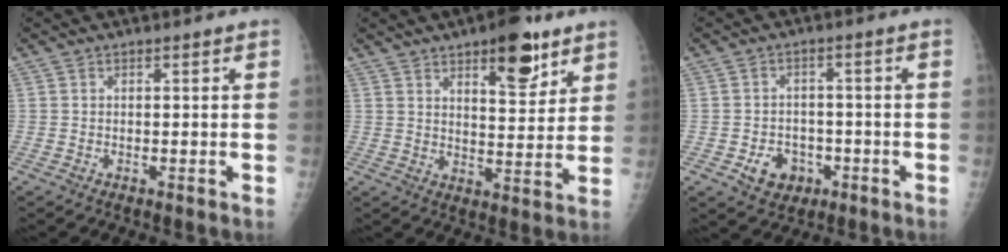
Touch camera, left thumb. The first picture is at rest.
{"total": 11.0, "force": [6.7, 4.3, 7.7], "torque": [-0.082, -0.038, 0.098]}
{"total": 6.1, "force": [-2.5, 4.9, 2.6], "torque": [-0.018, 0.018, -0.032]}